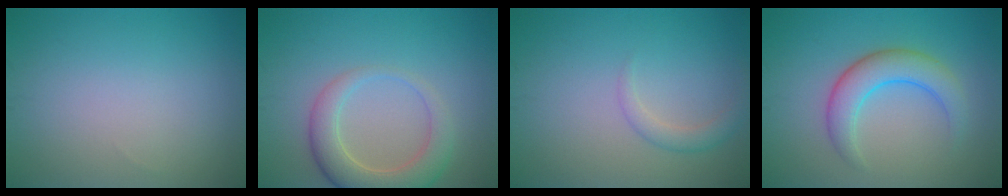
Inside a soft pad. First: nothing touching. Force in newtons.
{"total": 4.9, "press": 4.9, "slide": 0.6}
{"total": 1.7, "press": 1.7, "slide": 0.1}
{"total": 4.4, "press": 4.4, "slide": 0.3}